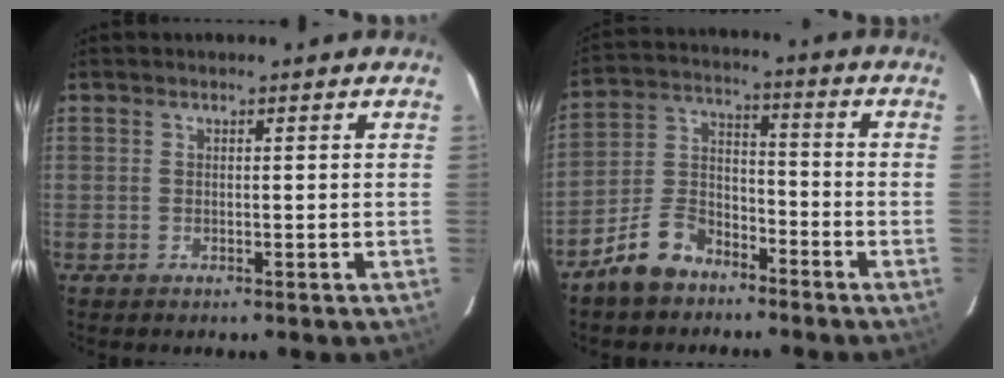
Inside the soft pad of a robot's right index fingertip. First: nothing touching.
{"total": 8.8, "force": [-6.5, 4.9, 3.4], "torque": [-0.079, 0.012, -0.125]}